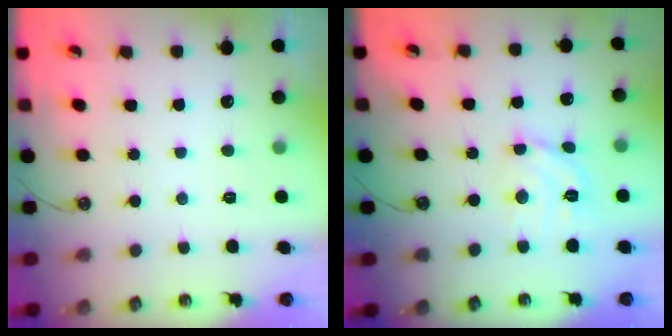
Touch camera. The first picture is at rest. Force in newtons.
{"total": 10.9, "press": 10.8, "slide": 1.4}